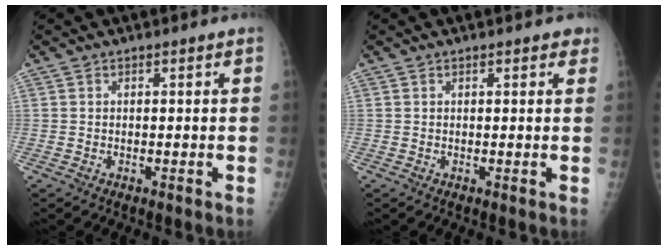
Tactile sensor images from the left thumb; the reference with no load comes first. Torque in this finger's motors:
{"motor_torque": [-0.08, 0.09, -0.26, 0.02, 0.04]}